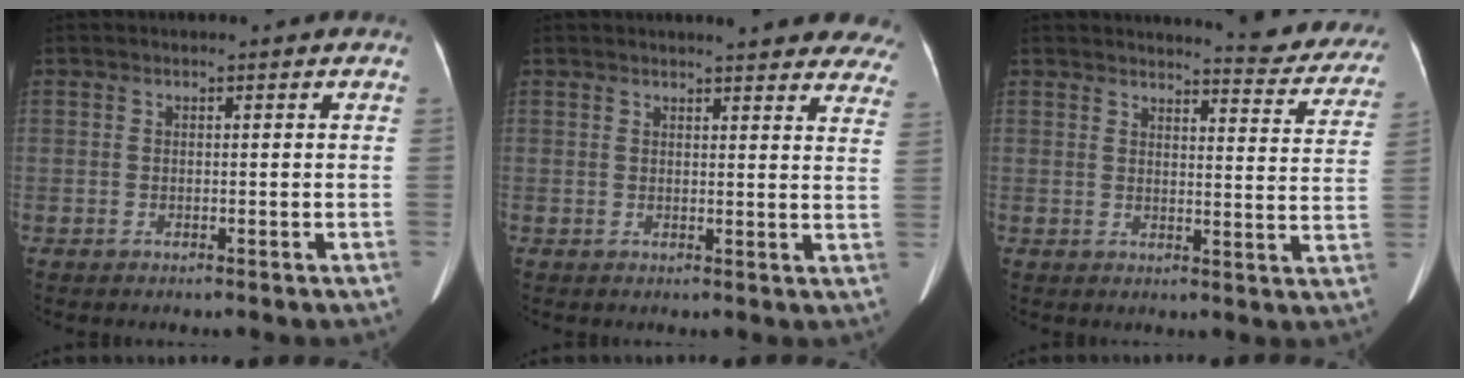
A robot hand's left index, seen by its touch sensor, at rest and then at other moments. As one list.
[{"total": 17.1, "force": [15.7, 2.9, 6.1], "torque": [-0.048, -0.044, 0.157]}, {"total": 12.7, "force": [12.2, 1.5, 3.0], "torque": [-0.017, -0.061, 0.117]}]